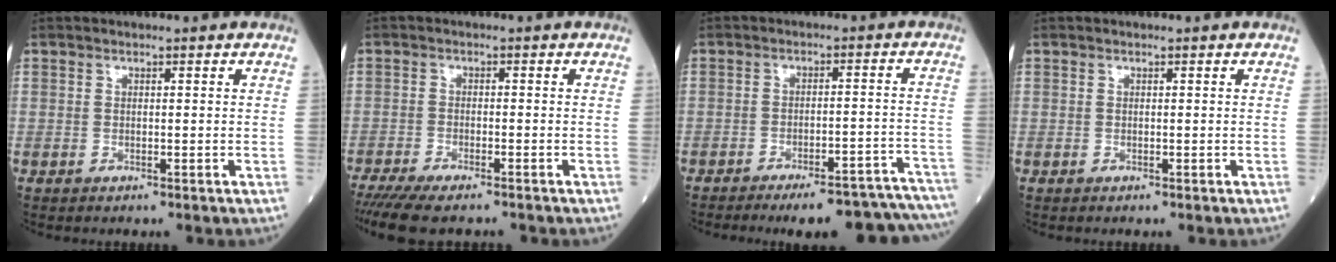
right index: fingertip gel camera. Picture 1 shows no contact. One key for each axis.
{"total": 9.5, "fx": -8.1, "fy": 1.8, "fz": 4.6, "tx": -0.072, "ty": -0.018, "tz": -0.130}
{"total": 18.2, "fx": -16.5, "fy": 1.8, "fz": 7.3, "tx": -0.034, "ty": 0.015, "tz": -0.206}
{"total": 0.0}